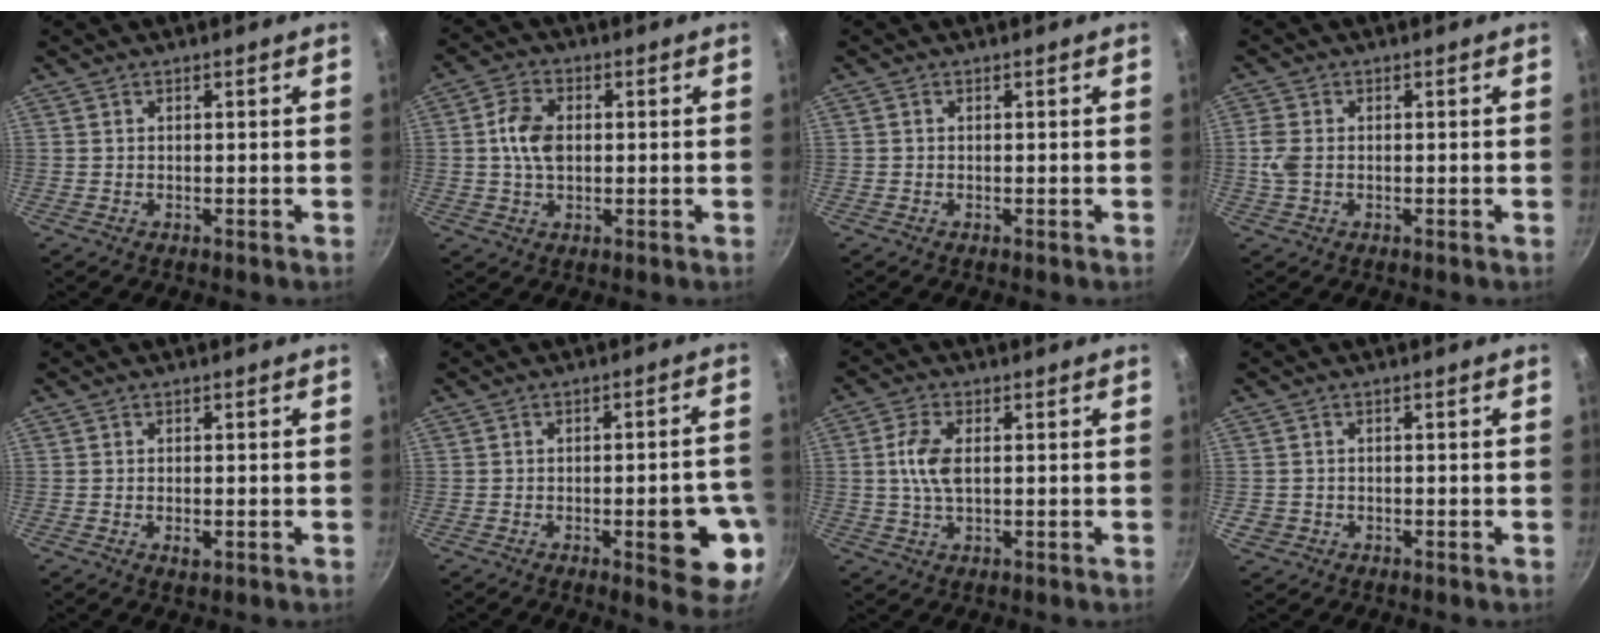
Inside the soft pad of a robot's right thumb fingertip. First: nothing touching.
{"total": 7.0, "force": [0.4, 4.7, 5.3], "torque": [-0.090, 0.011, 0.003]}
{"total": 0.0}
{"total": 3.7, "force": [-0.2, 2.5, 2.7], "torque": [-0.062, 0.003, -0.007]}
{"total": 2.0, "force": [-0.6, 1.0, 1.6], "torque": [-0.030, -0.002, -0.010]}
{"total": 10.3, "force": [-2.8, 3.8, 9.1], "torque": [-0.079, 0.012, -0.031]}
{"total": 6.4, "force": [0.5, 3.4, 5.4], "torque": [-0.109, 0.008, 0.008]}
{"total": 2.1, "force": [-0.7, 1.9, 0.8], "torque": [-0.019, 0.007, -0.006]}